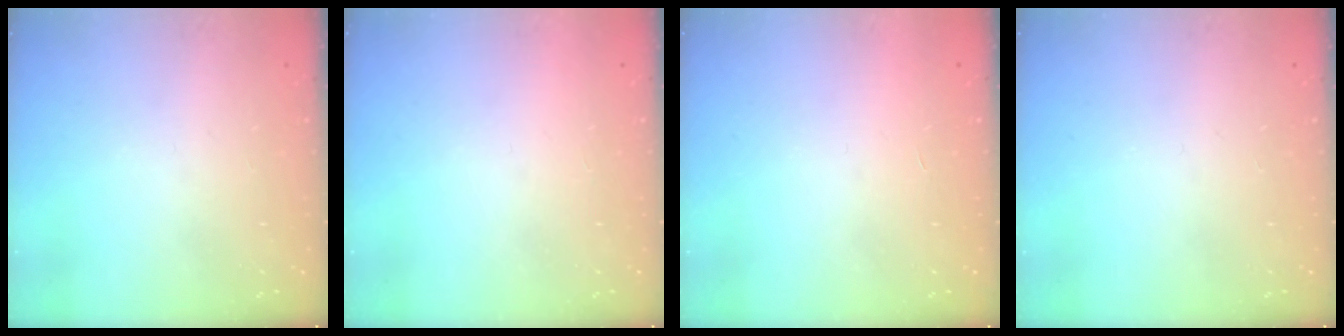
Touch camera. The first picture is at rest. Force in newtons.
{"total": 1.5, "press": 1.5, "slide": 0.1}
{"total": 1.7, "press": 1.7, "slide": 0.1}
{"total": 0.0}